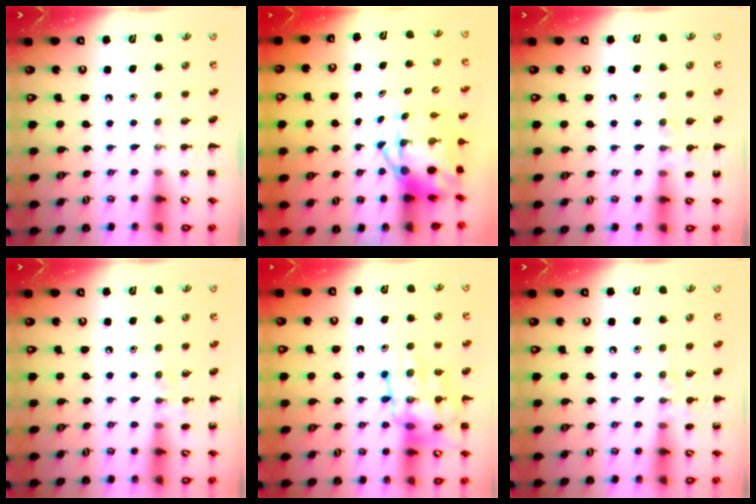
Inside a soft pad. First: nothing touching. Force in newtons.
{"total": 6.5, "press": 6.2, "slide": 1.9}
{"total": 6.6, "press": 6.4, "slide": 1.5}
{"total": 6.8, "press": 6.5, "slide": 2.0}
{"total": 16.1, "press": 16.0, "slide": 1.5}
{"total": 6.8, "press": 6.5, "slide": 2.0}